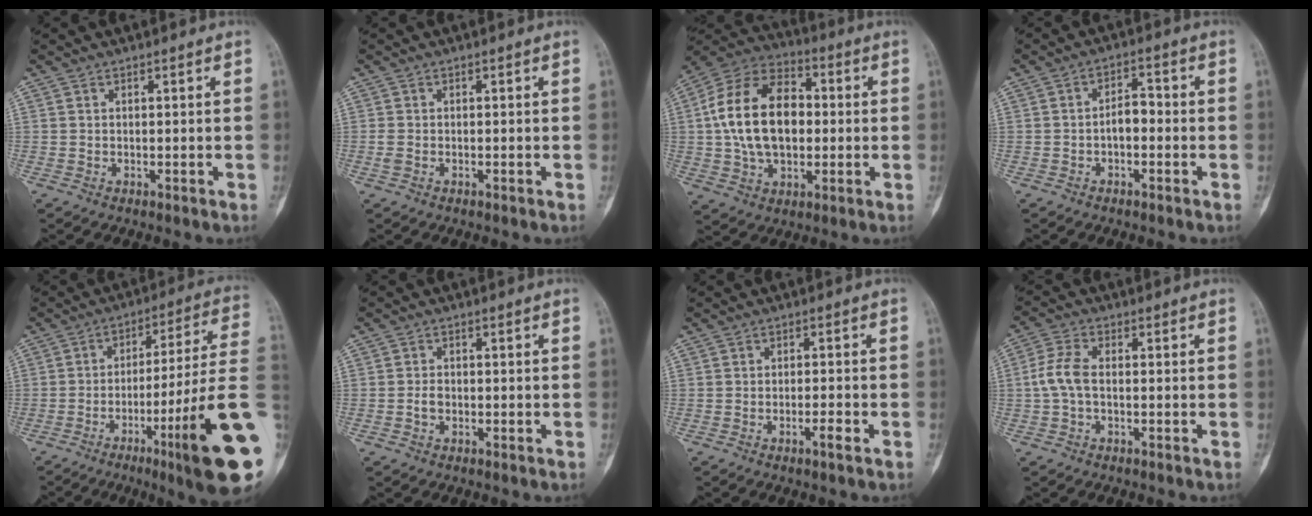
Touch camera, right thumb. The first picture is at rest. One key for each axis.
{"total": 1.2, "fx": -0.4, "fy": 0.8, "fz": 0.9, "tx": -0.030, "ty": 0.003, "tz": -0.008}
{"total": 19.3, "fx": 0.8, "fy": 12.5, "fz": 14.7, "tx": -0.251, "ty": 0.025, "tz": 0.012}
{"total": 3.8, "fx": -1.0, "fy": 2.1, "fz": 2.9, "tx": -0.035, "ty": 0.022, "tz": -0.025}
{"total": 22.3, "fx": -7.4, "fy": 0.8, "fz": 21.0, "tx": -0.267, "ty": 0.018, "tz": -0.114}
{"total": 1.7, "fx": -0.6, "fy": 1.2, "fz": 1.0, "tx": -0.016, "ty": 0.008, "tz": -0.013}
{"total": 2.5, "fx": -1.4, "fy": 0.3, "fz": 2.1, "tx": -0.036, "ty": 0.006, "tz": -0.026}
{"total": 5.1, "fx": -0.5, "fy": 2.7, "fz": 4.3, "tx": -0.103, "ty": 0.014, "tz": -0.018}